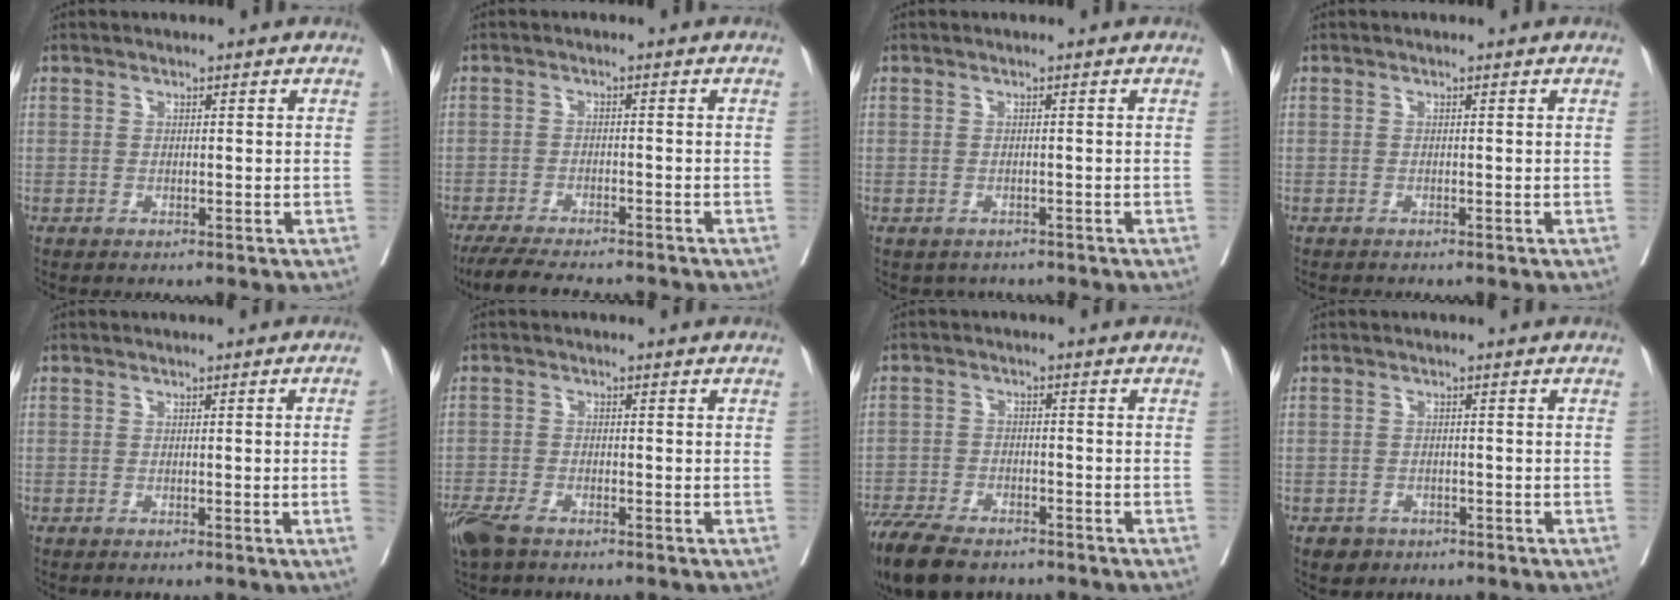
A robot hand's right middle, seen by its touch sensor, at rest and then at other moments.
{"total": 10.3, "force": [-9.2, 1.7, 4.4], "torque": [-0.066, -0.015, -0.136]}
{"total": 2.7, "force": [-2.2, 1.5, 0.3], "torque": [-0.003, 0.005, -0.030]}
{"total": 0.9, "force": [-0.9, 0.1, 0.2], "torque": [-0.007, -0.004, -0.015]}
{"total": 2.2, "force": [-0.3, -0.7, 2.1], "torque": [-0.022, -0.003, -0.001]}
{"total": 5.9, "force": [-4.3, 2.2, 3.3], "torque": [-0.066, -0.012, -0.080]}
{"total": 11.3, "force": [-8.8, 4.3, 5.7], "torque": [-0.107, -0.016, -0.145]}
{"total": 2.4, "force": [-1.5, 1.8, 0.4], "torque": [-0.009, 0.006, -0.019]}